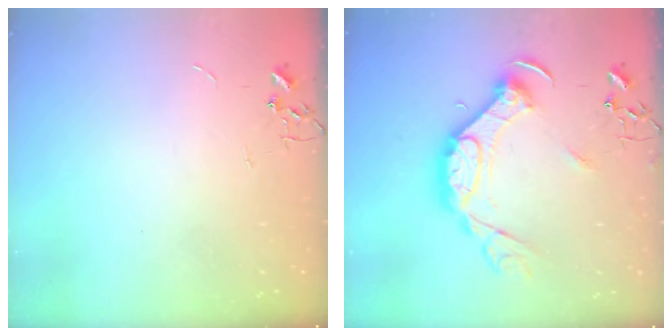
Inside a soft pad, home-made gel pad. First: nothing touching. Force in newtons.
{"total": 17.5, "press": 17.4, "slide": 1.1}